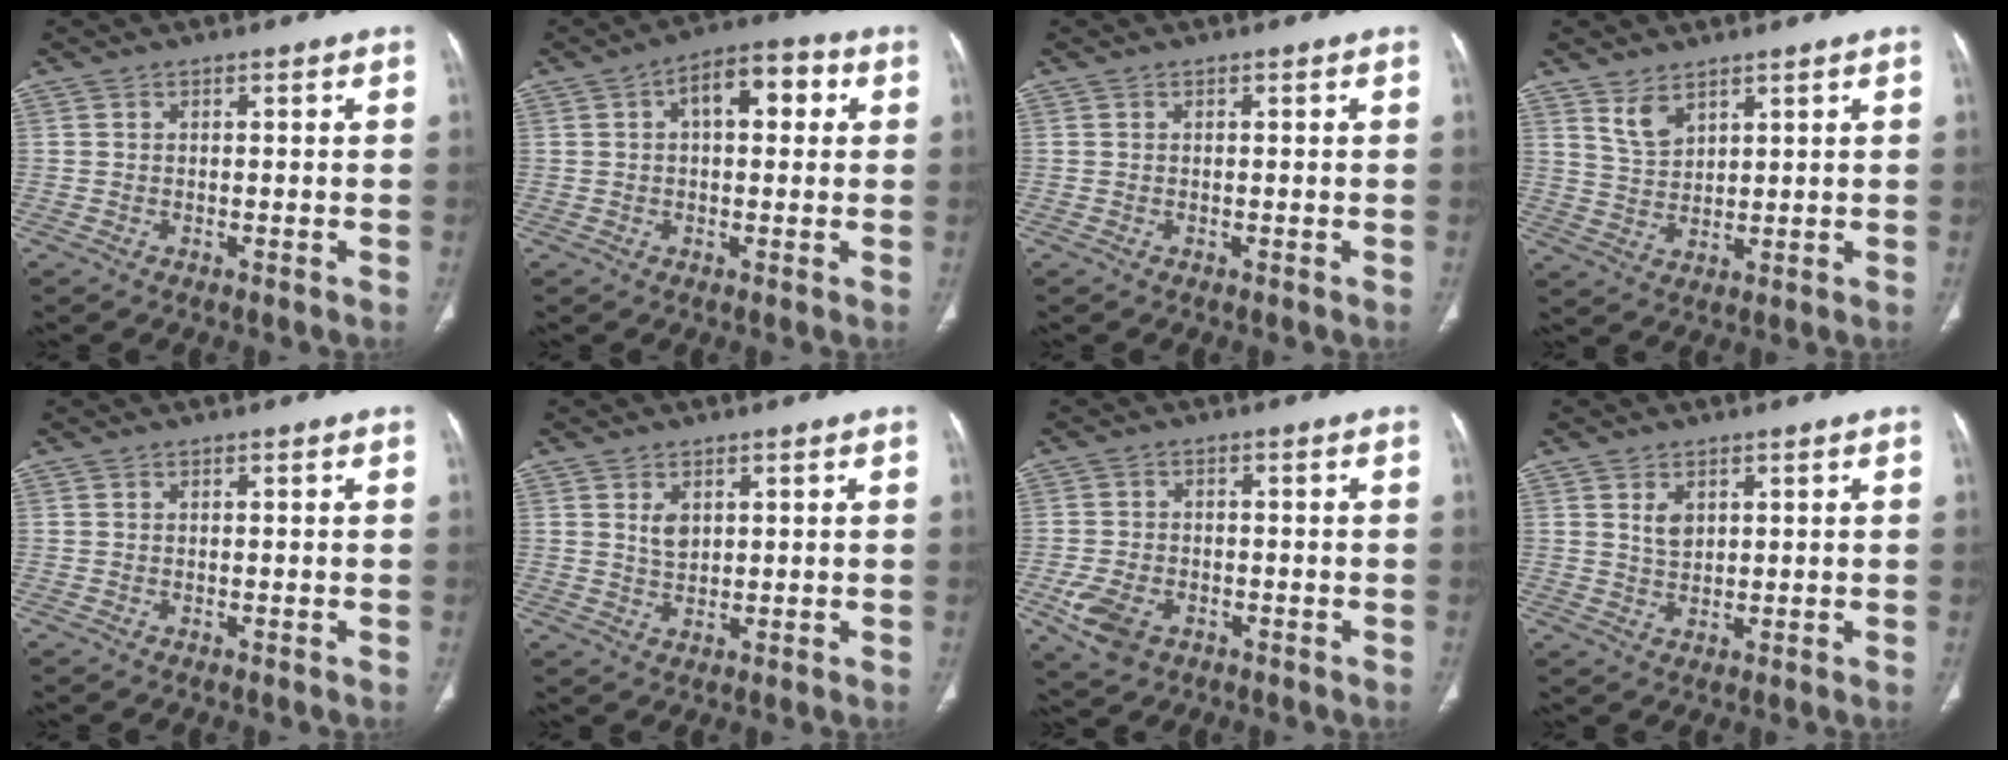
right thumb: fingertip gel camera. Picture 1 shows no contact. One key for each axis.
{"total": 9.1, "fx": 2.3, "fy": 4.7, "fz": 7.4, "tx": -0.091, "ty": 0.026, "tz": 0.028}
{"total": 0.0}
{"total": 4.6, "fx": 3.2, "fy": 2.3, "fz": 2.4, "tx": -0.037, "ty": -0.022, "tz": 0.071}
{"total": 0.0}
{"total": 3.2, "fx": 1.2, "fy": 2.1, "fz": 2.2, "tx": -0.032, "ty": -0.010, "tz": 0.028}
{"total": 7.0, "fx": -2.9, "fy": 4.7, "fz": 4.3, "tx": -0.089, "ty": 0.007, "tz": -0.045}
{"total": 3.3, "fx": 1.3, "fy": 2.1, "fz": 2.1, "tx": -0.031, "ty": -0.010, "tz": 0.030}